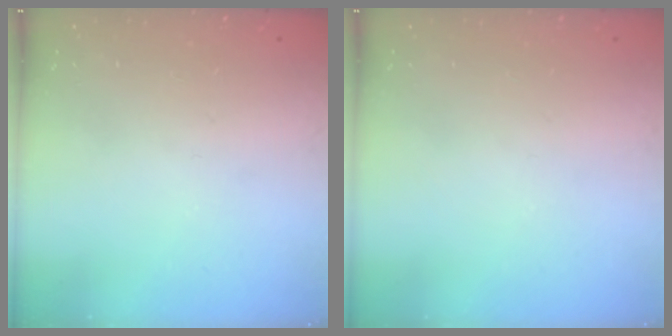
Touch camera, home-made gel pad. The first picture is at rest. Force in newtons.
{"total": 0.0}